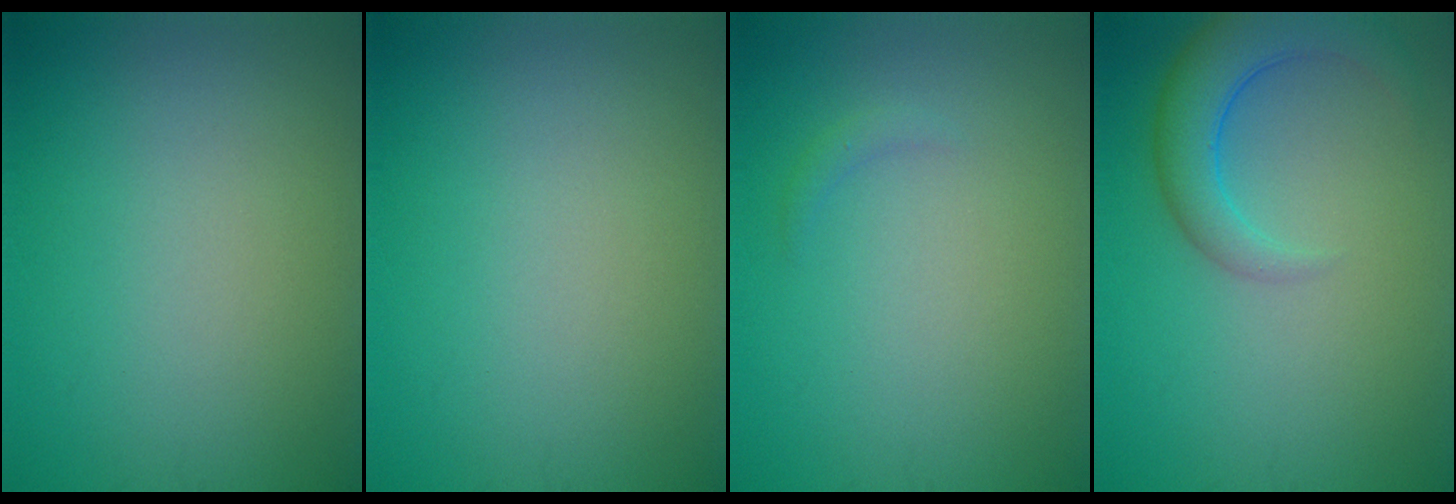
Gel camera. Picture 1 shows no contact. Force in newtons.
{"total": 0.0}
{"total": 0.7, "press": 0.7, "slide": 0.1}
{"total": 4.6, "press": 4.6, "slide": 0.4}